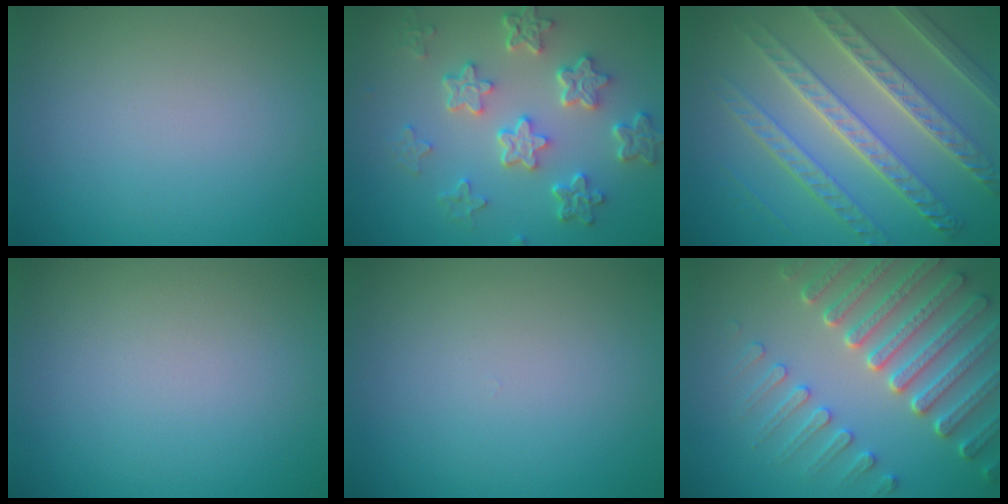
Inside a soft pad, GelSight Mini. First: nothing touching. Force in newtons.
{"total": 5.7, "press": 4.4, "slide": 3.7}
{"total": 8.2, "press": 6.4, "slide": 5.1}
{"total": 0.0}
{"total": 0.0}
{"total": 7.2, "press": 5.7, "slide": 4.4}